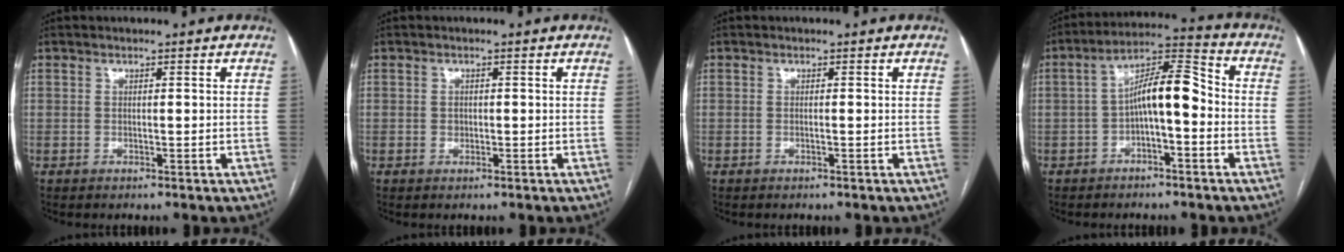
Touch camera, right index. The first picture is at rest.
{"total": 0.9, "force": [-0.1, 0.8, 0.5], "torque": [-0.007, 0.002, 0.000]}
{"total": 0.0}
{"total": 9.2, "force": [-1.4, 2.6, 8.7], "torque": [-0.152, 0.036, -0.023]}